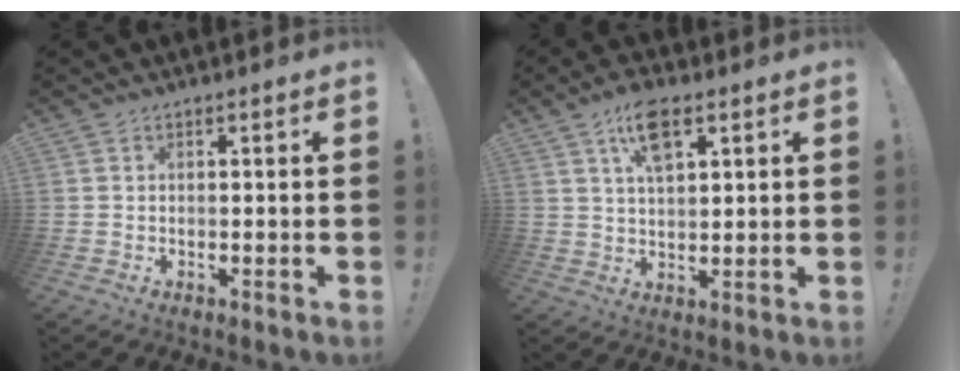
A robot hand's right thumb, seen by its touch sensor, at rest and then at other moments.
{"total": 9.2, "force": [4.9, 4.1, 6.6], "torque": [-0.114, -0.002, 0.086]}